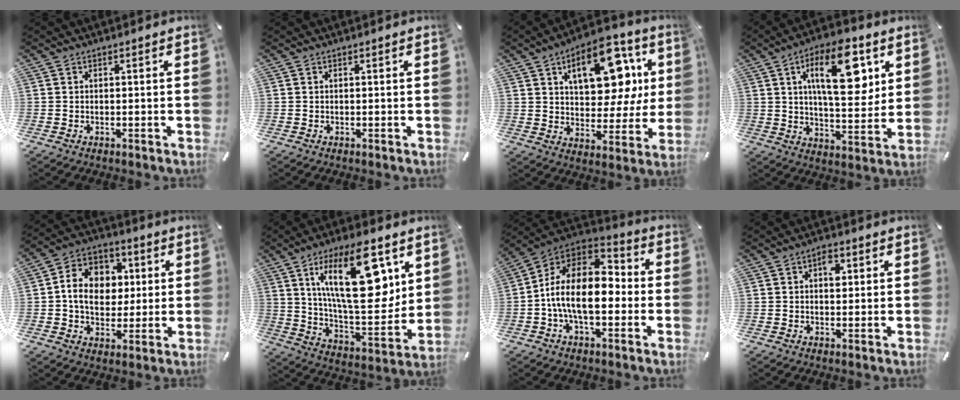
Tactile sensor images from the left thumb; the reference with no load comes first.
{"total": 0.0}
{"total": 18.4, "force": [7.1, 10.7, 13.3], "torque": [-0.182, -0.027, 0.117]}
{"total": 17.7, "force": [6.8, 8.0, 14.3], "torque": [-0.214, -0.018, 0.103]}
{"total": 11.7, "force": [0.7, 9.9, 6.2], "torque": [-0.106, 0.016, 0.018]}
{"total": 25.9, "force": [10.5, 11.1, 20.9], "torque": [-0.349, -0.049, 0.153]}
{"total": 17.3, "force": [-3.6, 9.6, 14.0], "torque": [-0.269, 0.016, -0.061]}
{"total": 3.9, "force": [0.9, 2.6, 2.7], "torque": [-0.018, -0.007, 0.005]}